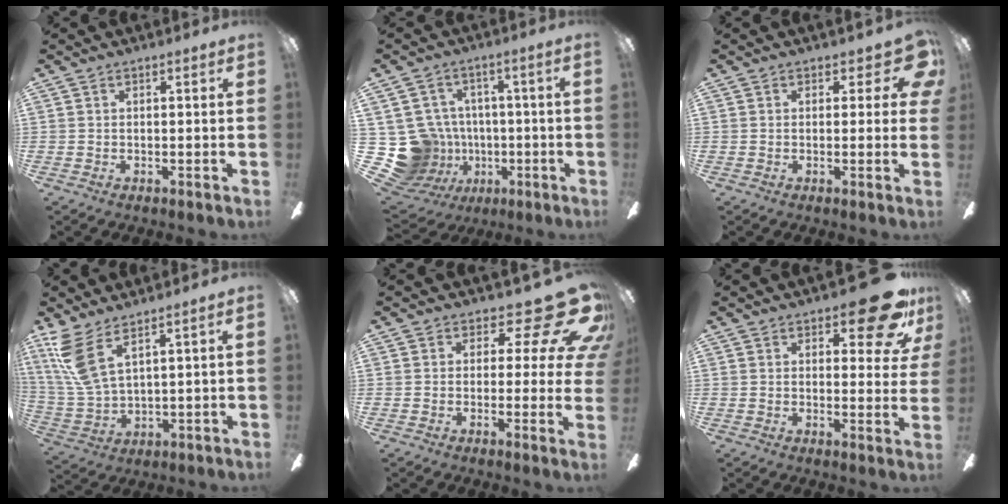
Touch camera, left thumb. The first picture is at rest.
{"total": 14.5, "force": [-2.2, 13.7, 4.3], "torque": [-0.135, 0.007, -0.011]}
{"total": 5.2, "force": [2.3, 2.9, 3.7], "torque": [-0.029, -0.012, 0.039]}
{"total": 10.4, "force": [6.2, 3.2, 7.7], "torque": [-0.179, -0.036, 0.117]}
{"total": 14.2, "force": [8.5, 5.7, 9.9], "torque": [-0.133, -0.060, 0.142]}
{"total": 14.2, "force": [8.5, 5.5, 10.0], "torque": [-0.124, -0.048, 0.142]}